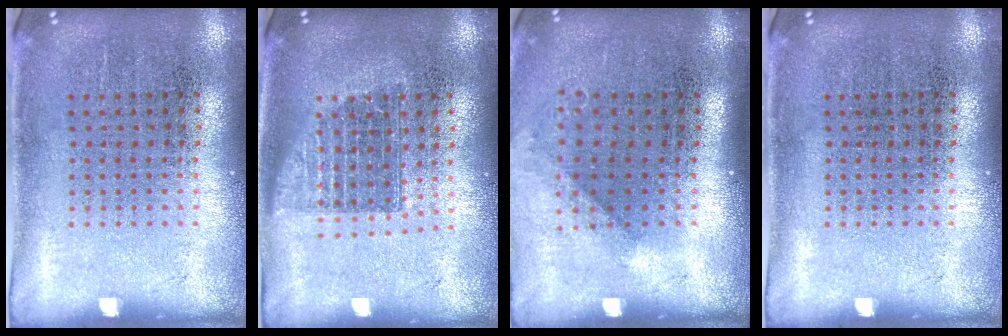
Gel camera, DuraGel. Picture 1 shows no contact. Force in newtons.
{"total": 1.3, "press": 1.1, "slide": 0.8}
{"total": 1.0, "press": 0.7, "slide": 0.7}
{"total": 0.0}